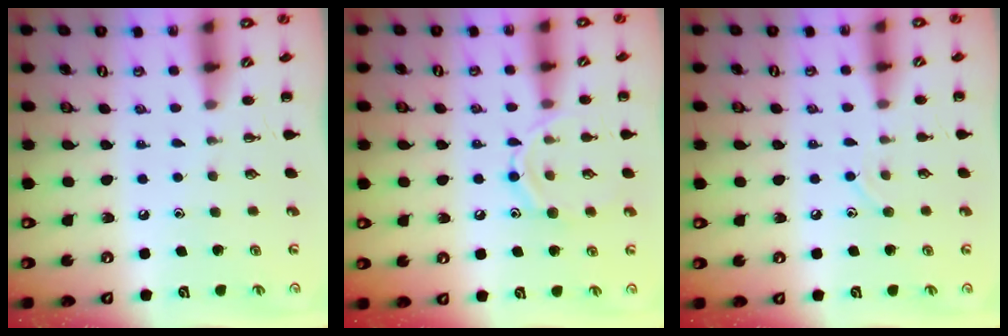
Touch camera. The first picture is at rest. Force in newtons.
{"total": 9.9, "press": 9.9, "slide": 1.0}
{"total": 7.1, "press": 6.7, "slide": 2.4}